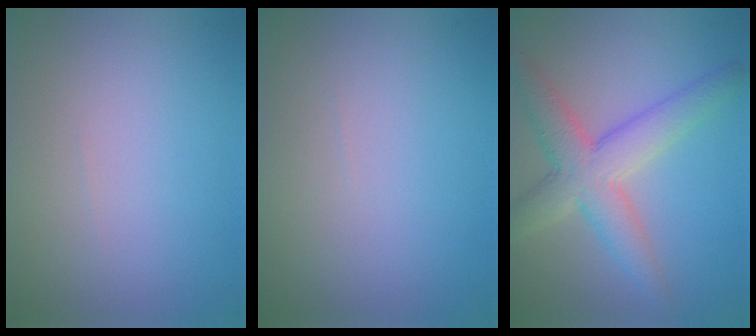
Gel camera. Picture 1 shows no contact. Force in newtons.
{"total": 0.0}
{"total": 5.6, "press": 5.6, "slide": 0.2}